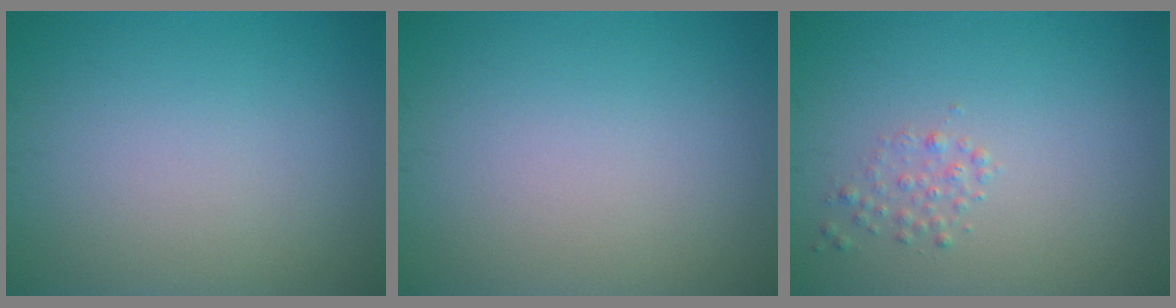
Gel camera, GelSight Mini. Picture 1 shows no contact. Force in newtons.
{"total": 0.0}
{"total": 1.1, "press": 1.1, "slide": 0.0}